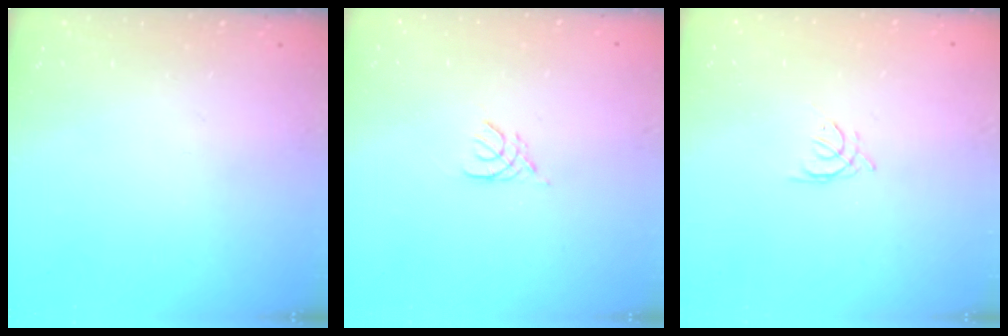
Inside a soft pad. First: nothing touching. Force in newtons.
{"total": 2.7, "press": 2.7, "slide": 0.5}
{"total": 2.5, "press": 2.4, "slide": 0.5}